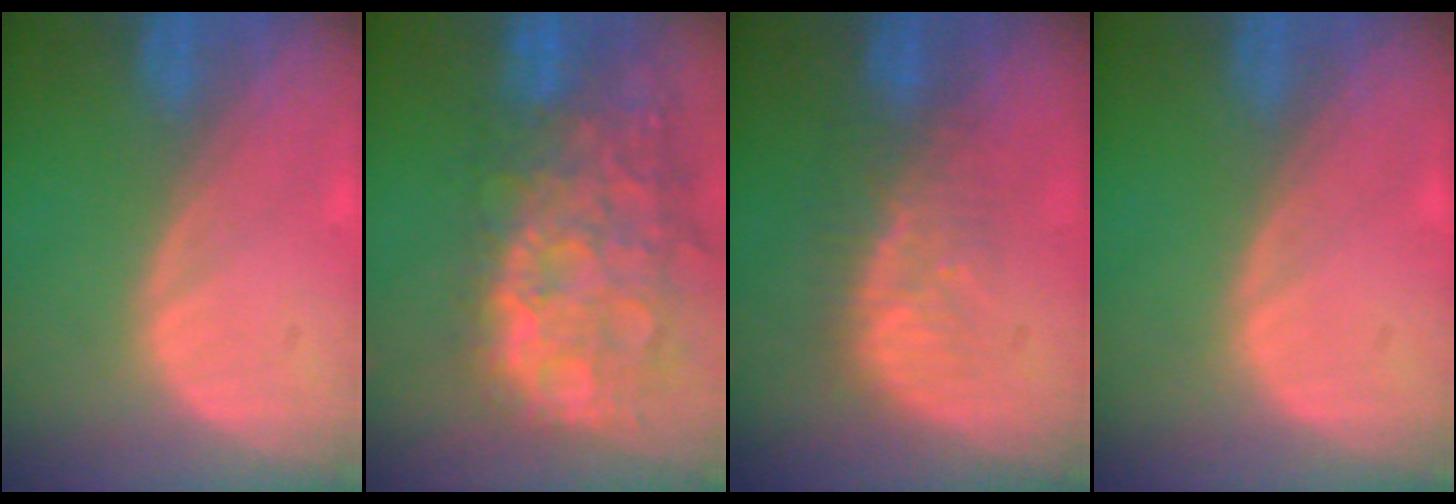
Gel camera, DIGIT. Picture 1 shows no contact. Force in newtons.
{"total": 15.0, "press": 12.2, "slide": 8.7}
{"total": 5.7, "press": 5.5, "slide": 1.4}
{"total": 0.0}